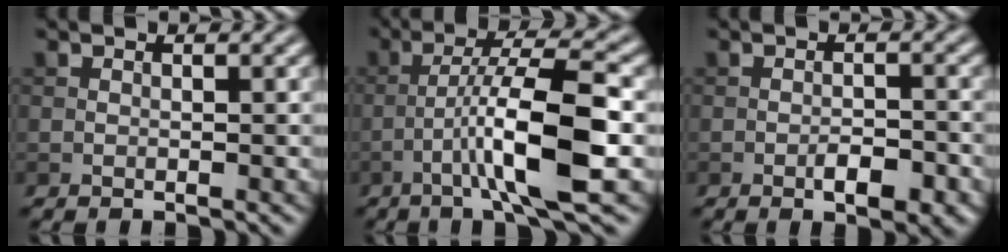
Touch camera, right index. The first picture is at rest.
{"total": 8.3, "force": [-2.5, 1.0, 7.8], "torque": [-0.131, 0.018, -0.046]}
{"total": 3.3, "force": [-1.5, 1.2, 2.7], "torque": [-0.043, 0.000, -0.022]}